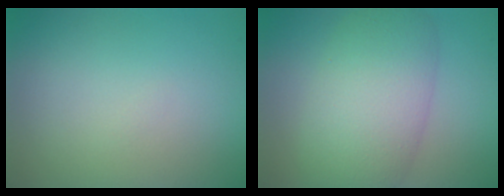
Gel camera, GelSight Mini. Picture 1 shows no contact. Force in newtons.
{"total": 7.9, "press": 7.9, "slide": 0.2}